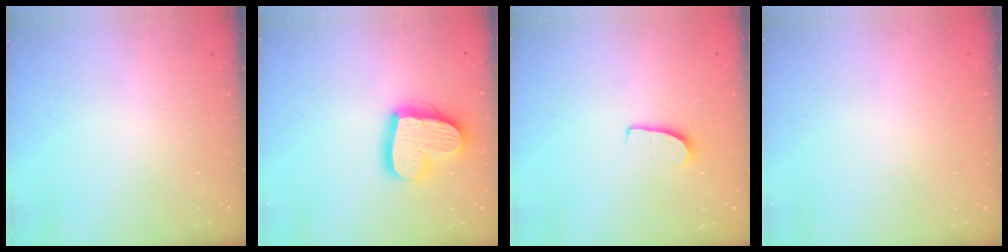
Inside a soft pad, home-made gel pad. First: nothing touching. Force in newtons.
{"total": 17.6, "press": 17.5, "slide": 1.9}
{"total": 5.8, "press": 5.8, "slide": 0.5}
{"total": 0.0}